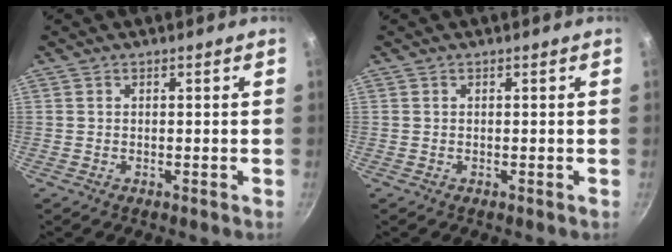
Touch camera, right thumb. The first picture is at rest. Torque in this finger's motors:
{"motor_torque": [0.00, 0.00, 0.00, 0.00, 0.00]}